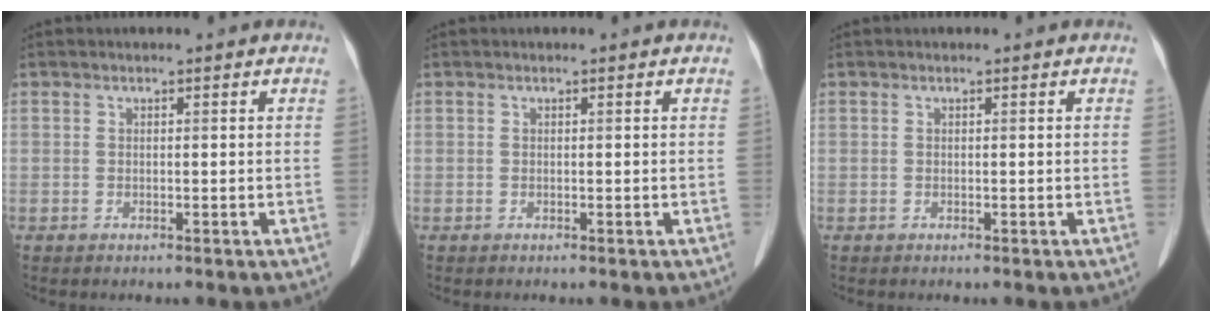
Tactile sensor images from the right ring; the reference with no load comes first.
{"total": 0.0}
{"total": 0.0}